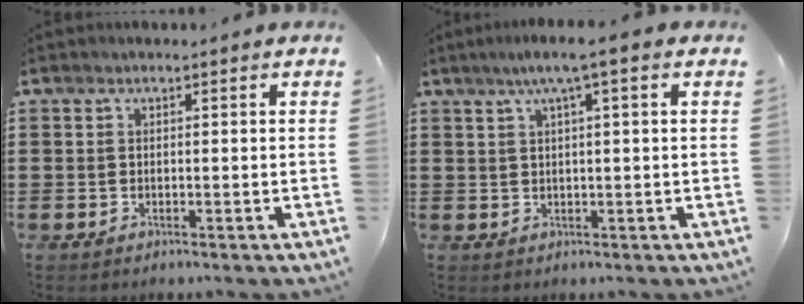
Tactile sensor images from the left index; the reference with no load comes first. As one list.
[{"total": 3.2, "force": [1.3, -0.1, 3.0], "torque": [-0.058, 0.000, 0.020]}]